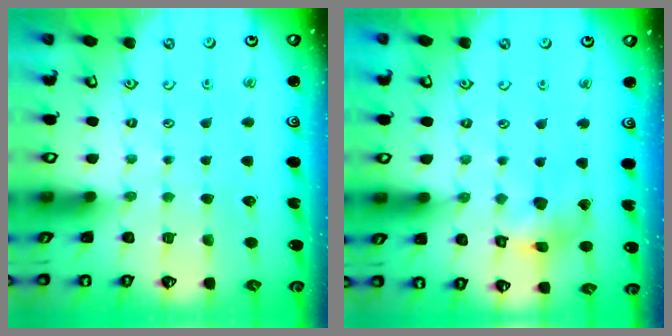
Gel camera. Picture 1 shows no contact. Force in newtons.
{"total": 11.4, "press": 11.3, "slide": 1.4}